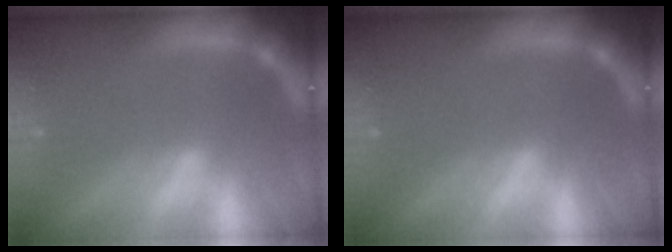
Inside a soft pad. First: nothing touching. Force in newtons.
{"total": 0.0}